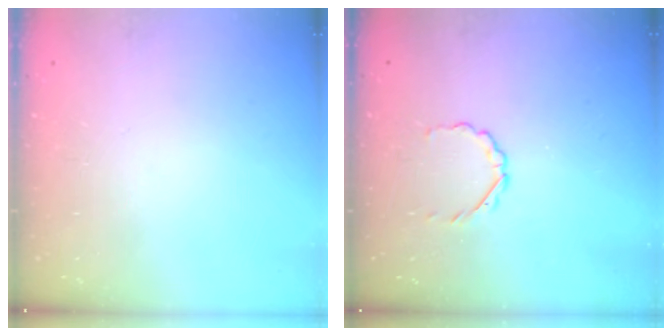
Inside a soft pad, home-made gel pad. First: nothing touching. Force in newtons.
{"total": 2.7, "press": 2.5, "slide": 0.9}